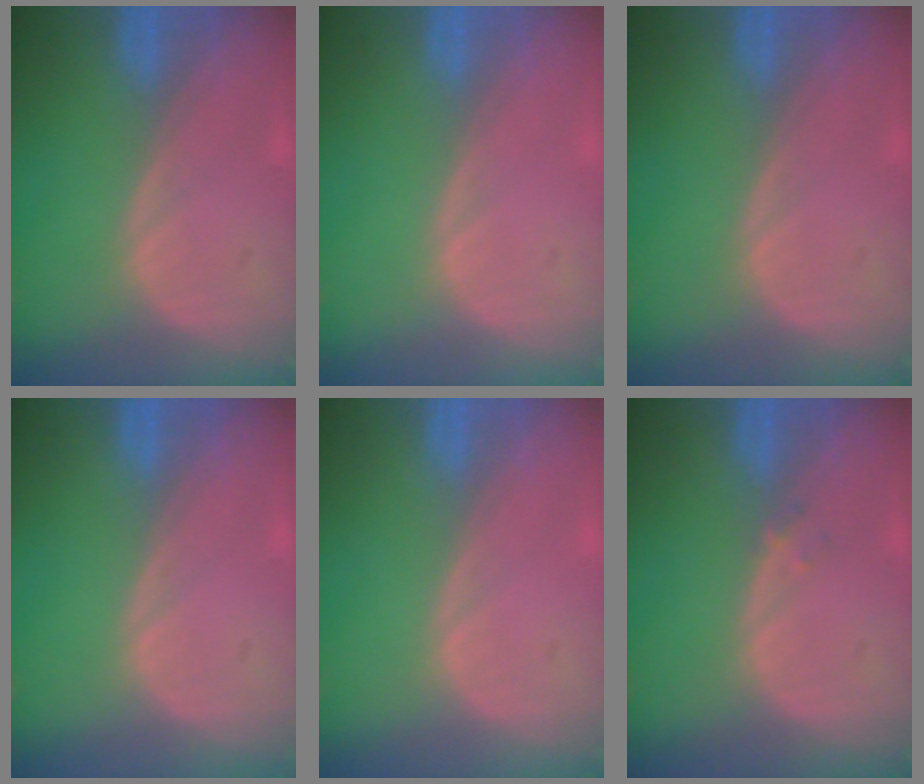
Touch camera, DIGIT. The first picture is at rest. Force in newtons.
{"total": 0.0}
{"total": 0.0}
{"total": 0.0}
{"total": 0.0}
{"total": 0.9, "press": 0.9, "slide": 0.2}